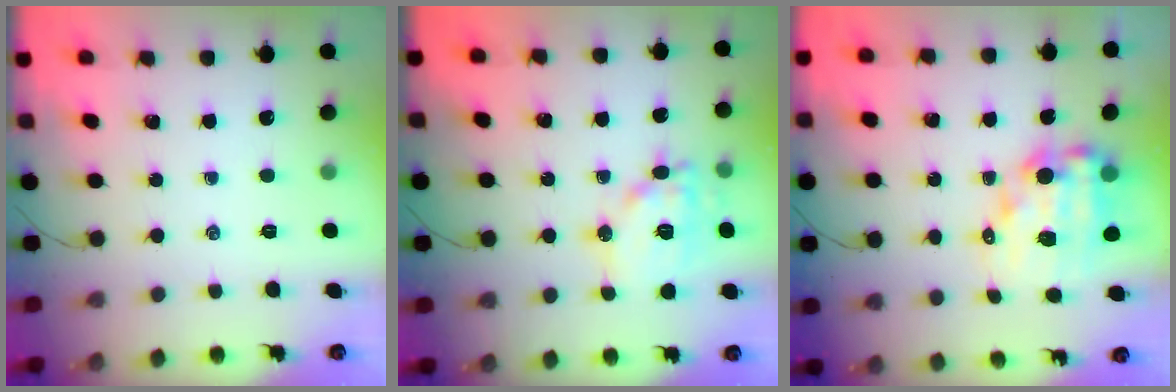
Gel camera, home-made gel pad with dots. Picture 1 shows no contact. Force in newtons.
{"total": 14.2, "press": 14.2, "slide": 1.2}
{"total": 12.5, "press": 12.1, "slide": 3.2}